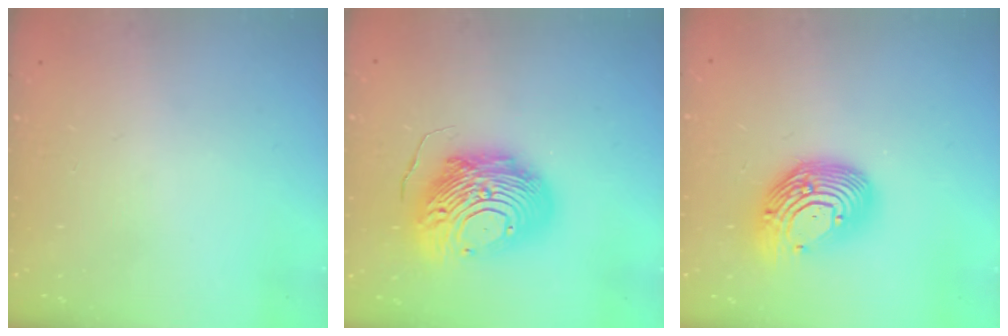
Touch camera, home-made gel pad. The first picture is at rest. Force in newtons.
{"total": 19.8, "press": 19.7, "slide": 1.9}
{"total": 16.1, "press": 16.0, "slide": 2.0}